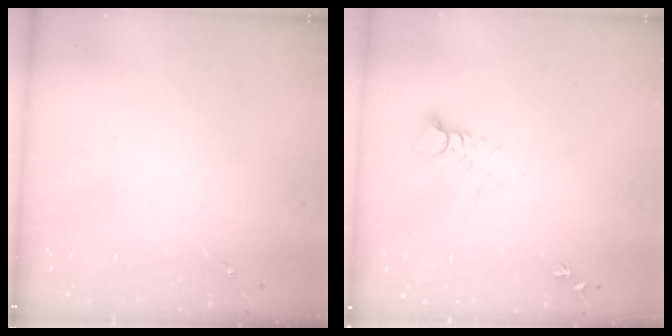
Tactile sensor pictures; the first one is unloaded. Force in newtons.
{"total": 4.1, "press": 4.1, "slide": 0.2}